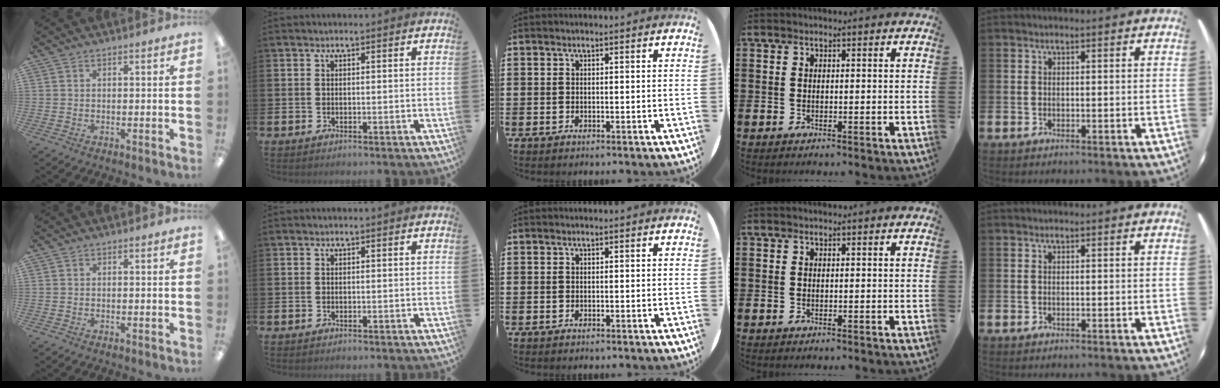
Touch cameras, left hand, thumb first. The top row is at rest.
{}